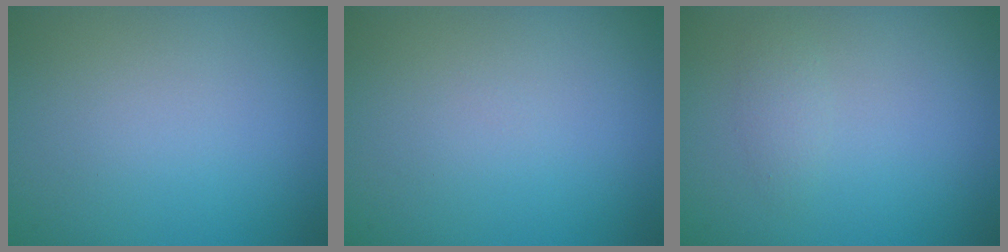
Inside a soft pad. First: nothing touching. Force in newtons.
{"total": 0.0}
{"total": 1.0, "press": 1.0, "slide": 0.1}